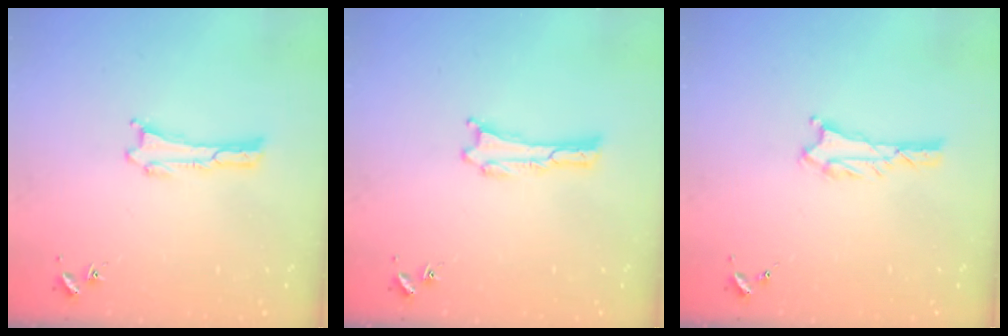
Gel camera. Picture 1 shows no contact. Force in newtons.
{"total": 0.0}
{"total": 0.7, "press": 0.7, "slide": 0.1}